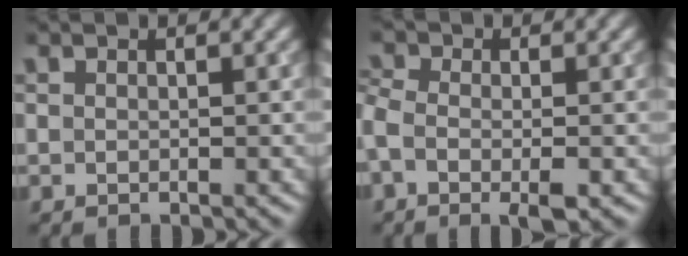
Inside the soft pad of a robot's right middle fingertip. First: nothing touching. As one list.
[{"total": 4.4, "force": [-1.7, 2.2, 3.5], "torque": [-0.083, -0.005, -0.035]}]